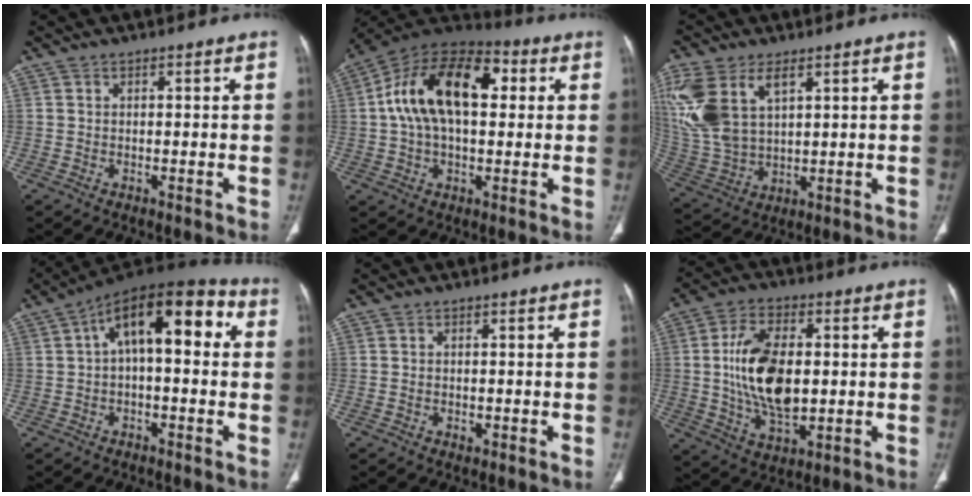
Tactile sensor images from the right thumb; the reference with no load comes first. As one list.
[{"total": 19.2, "force": [3.4, 11.0, 15.4], "torque": [-0.254, 0.032, 0.048]}, {"total": 16.6, "force": [6.8, 9.4, 11.9], "torque": [-0.277, -0.014, 0.146]}, {"total": 16.1, "force": [3.2, 7.3, 13.9], "torque": [-0.182, 0.046, 0.040]}, {"total": 1.0, "force": [-0.3, 0.8, 0.6], "torque": [-0.012, 0.003, -0.002]}, {"total": 15.4, "force": [0.6, 8.4, 12.9], "torque": [-0.231, -0.004, 0.016]}]